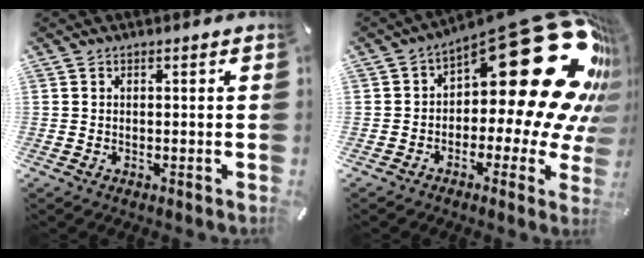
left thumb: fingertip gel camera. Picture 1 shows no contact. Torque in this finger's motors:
{"motor_torque": [2.50, 2.50, 2.04, -0.73, 0.38]}